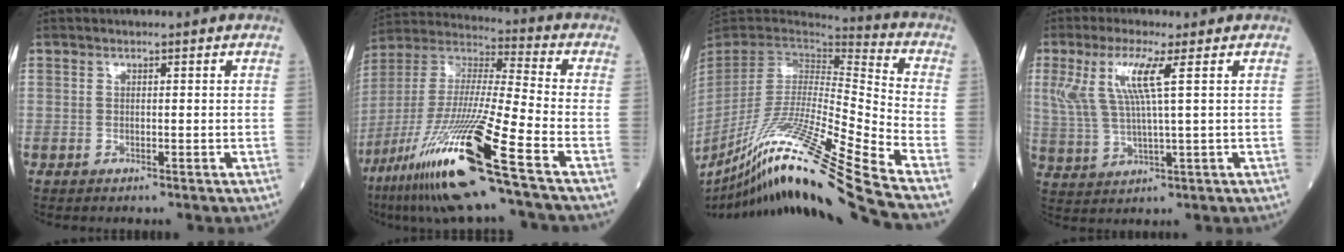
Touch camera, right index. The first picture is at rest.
{"total": 23.1, "force": [-12.6, -0.1, 19.3], "torque": [-0.394, -0.055, -0.240]}
{"total": 27.0, "force": [-19.1, -2.0, 19.0], "torque": [-0.315, -0.058, -0.346]}
{"total": 7.9, "force": [2.8, 0.3, 7.4], "torque": [-0.173, 0.011, 0.061]}